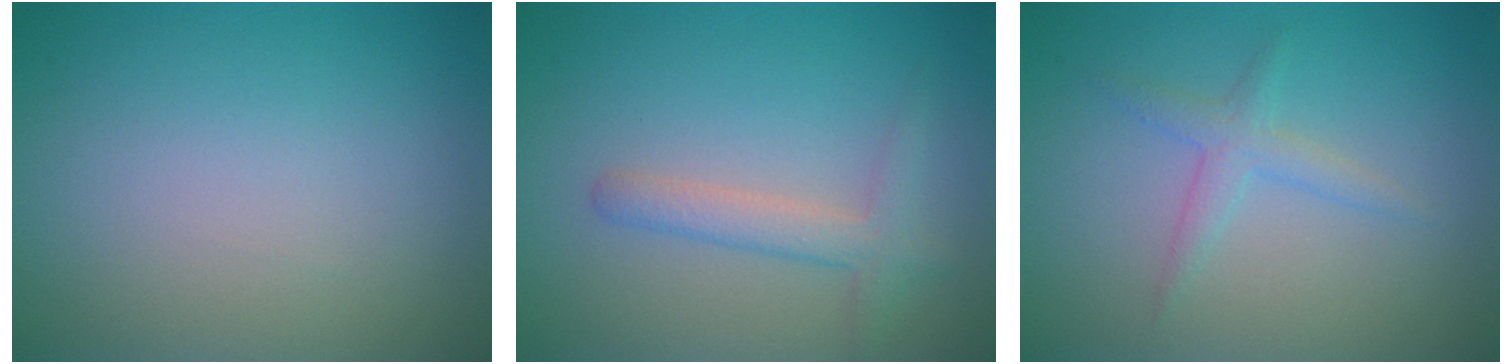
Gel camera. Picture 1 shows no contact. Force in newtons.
{"total": 1.8, "press": 1.8, "slide": 0.2}
{"total": 1.8, "press": 1.8, "slide": 0.1}